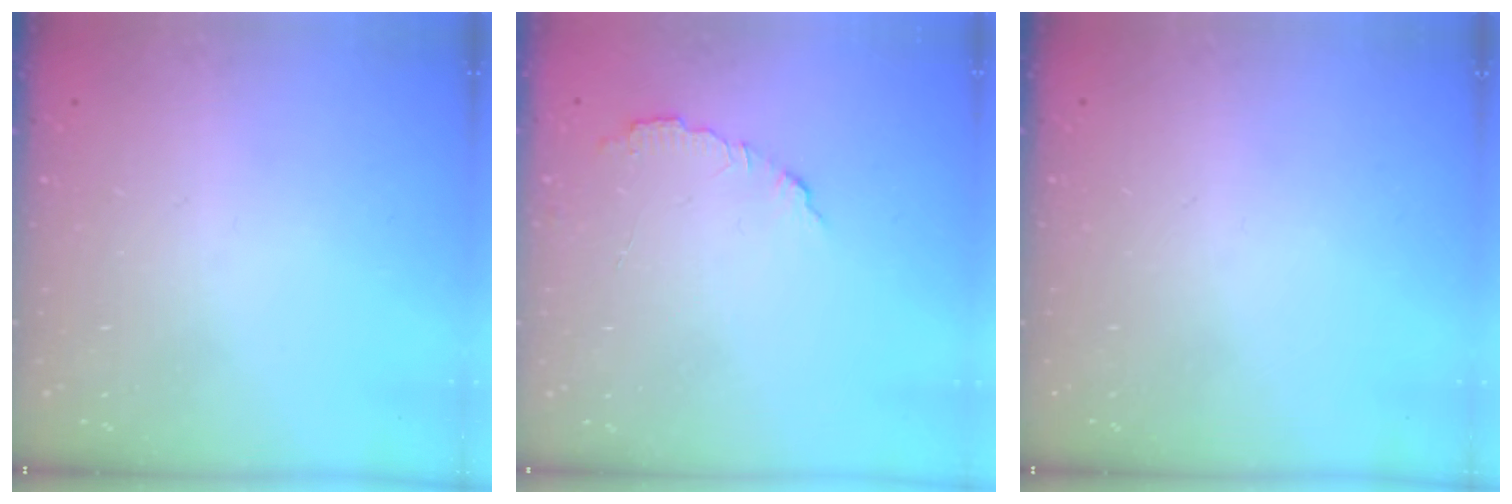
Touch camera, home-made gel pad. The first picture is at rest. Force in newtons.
{"total": 4.5, "press": 4.5, "slide": 0.4}
{"total": 0.0}